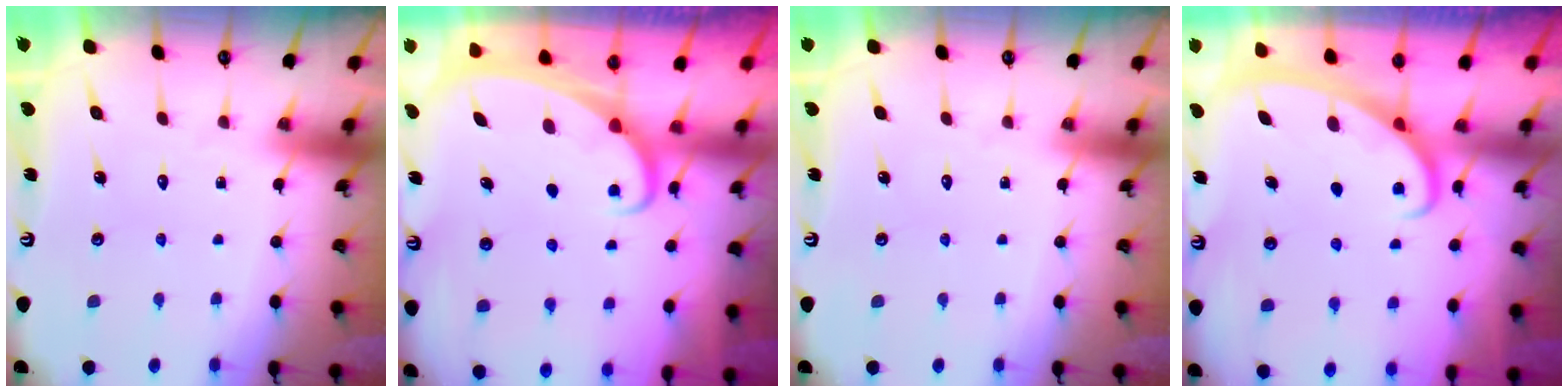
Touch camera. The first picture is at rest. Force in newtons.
{"total": 2.4, "press": 2.4, "slide": 0.3}
{"total": 0.0}
{"total": 2.8, "press": 2.8, "slide": 0.4}